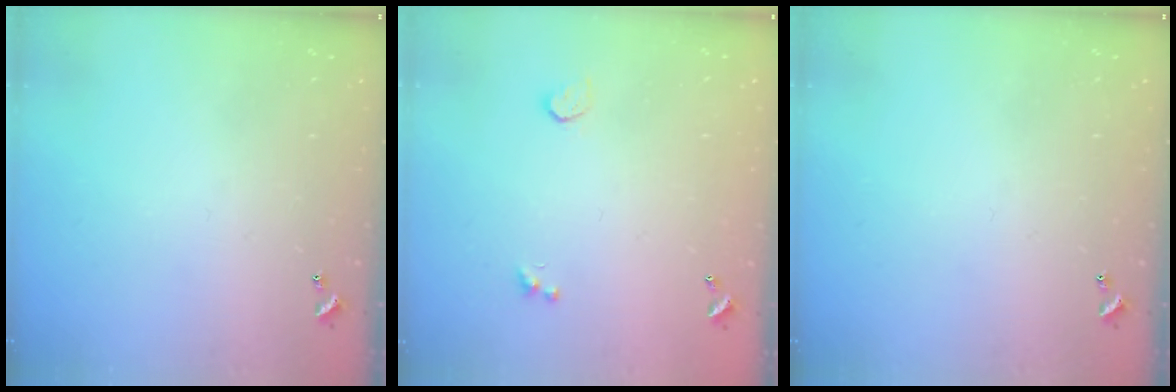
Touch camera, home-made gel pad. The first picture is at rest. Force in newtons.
{"total": 0.8, "press": 0.6, "slide": 0.4}
{"total": 0.0}